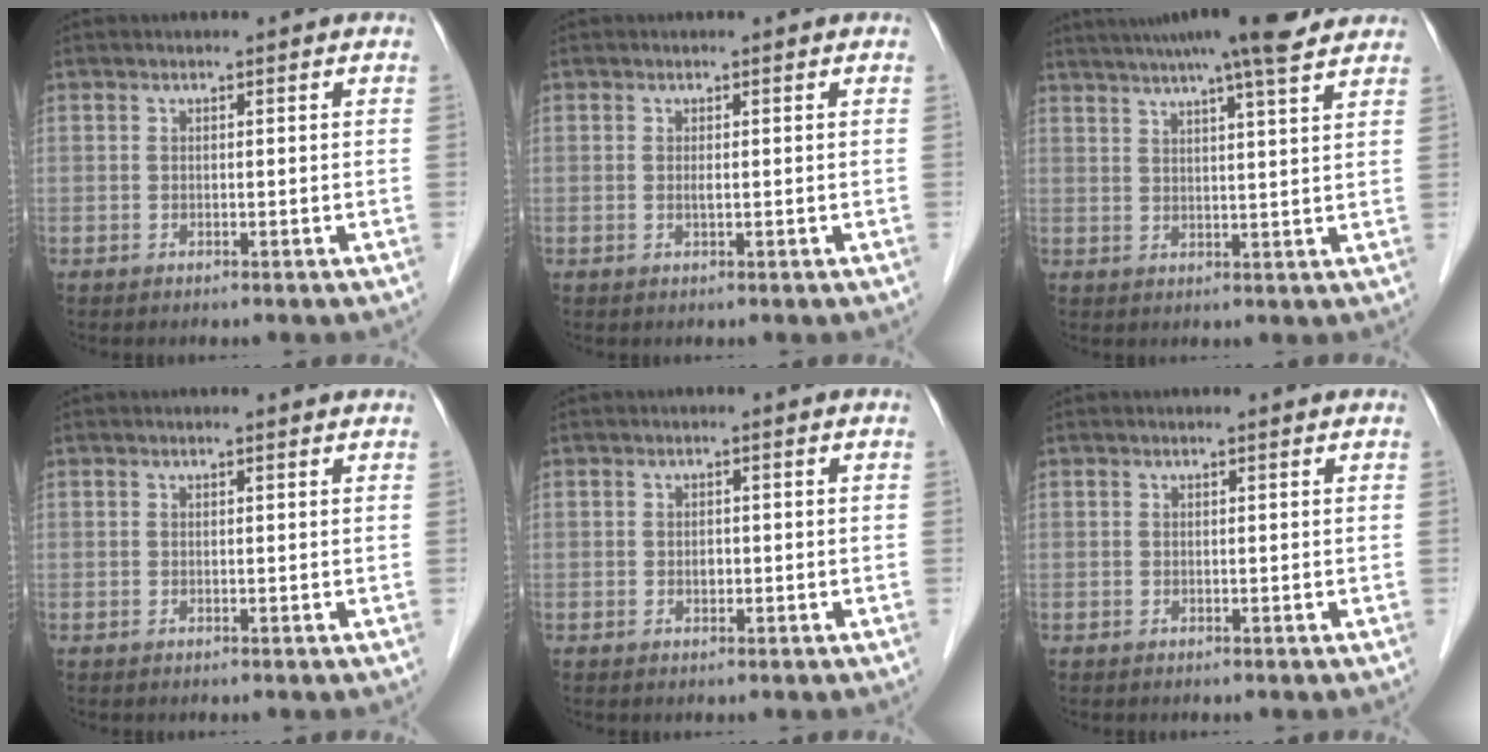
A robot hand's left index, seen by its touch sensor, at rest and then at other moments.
{"total": 0.6, "force": [0.0, 0.0, 0.6], "torque": [-0.015, -0.004, -0.001]}
{"total": 14.8, "force": [12.3, 0.5, 8.3], "torque": [-0.136, 0.030, 0.166]}
{"total": 1.1, "force": [1.0, 0.0, 0.4], "torque": [-0.013, 0.004, 0.012]}
{"total": 1.0, "force": [-0.2, 0.7, 0.7], "torque": [-0.013, -0.001, -0.003]}
{"total": 0.5, "force": [0.5, 0.0, 0.2], "torque": [-0.009, 0.001, 0.006]}